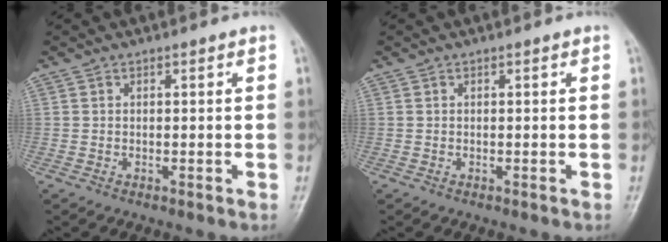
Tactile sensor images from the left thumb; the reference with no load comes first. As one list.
[{"total": 0.0}]